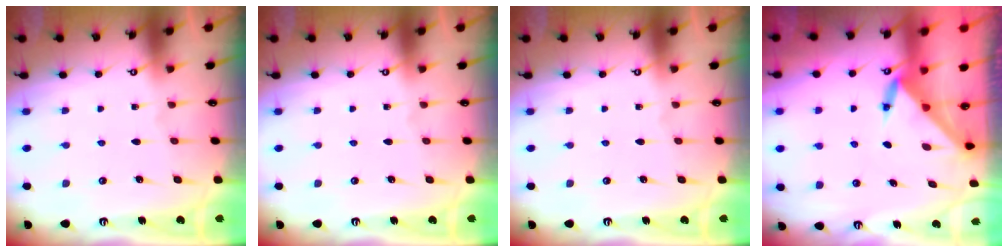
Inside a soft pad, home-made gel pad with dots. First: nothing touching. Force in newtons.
{"total": 0.0}
{"total": 0.0}
{"total": 3.4, "press": 3.4, "slide": 0.4}